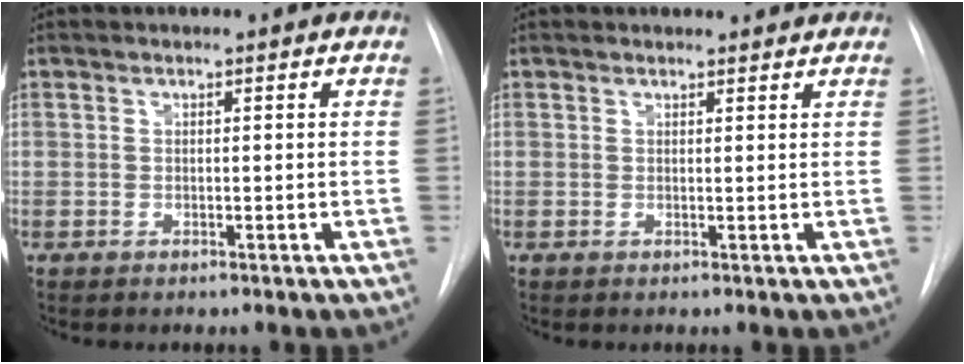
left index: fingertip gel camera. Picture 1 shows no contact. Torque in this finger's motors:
{"motor_torque": [0.12, -0.09, -0.10, 0.00]}